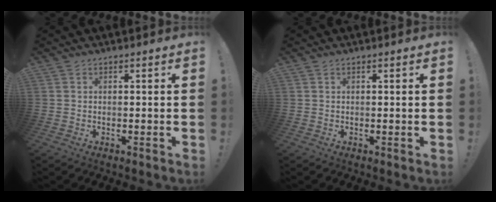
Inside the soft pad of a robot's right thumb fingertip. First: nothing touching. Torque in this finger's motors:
{"motor_torque": [-0.29, -0.25, -0.36, 0.11, -0.02]}